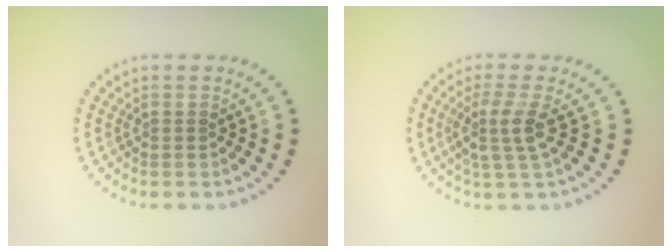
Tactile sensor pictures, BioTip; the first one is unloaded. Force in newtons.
{"total": 2.8, "press": 2.1, "slide": 1.8}